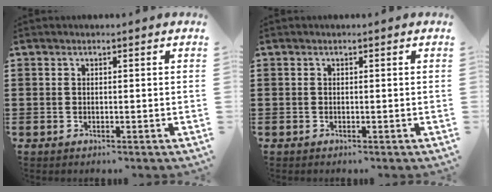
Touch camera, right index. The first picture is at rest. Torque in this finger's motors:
{"motor_torque": [-0.02, -0.02, -0.02, -0.05]}